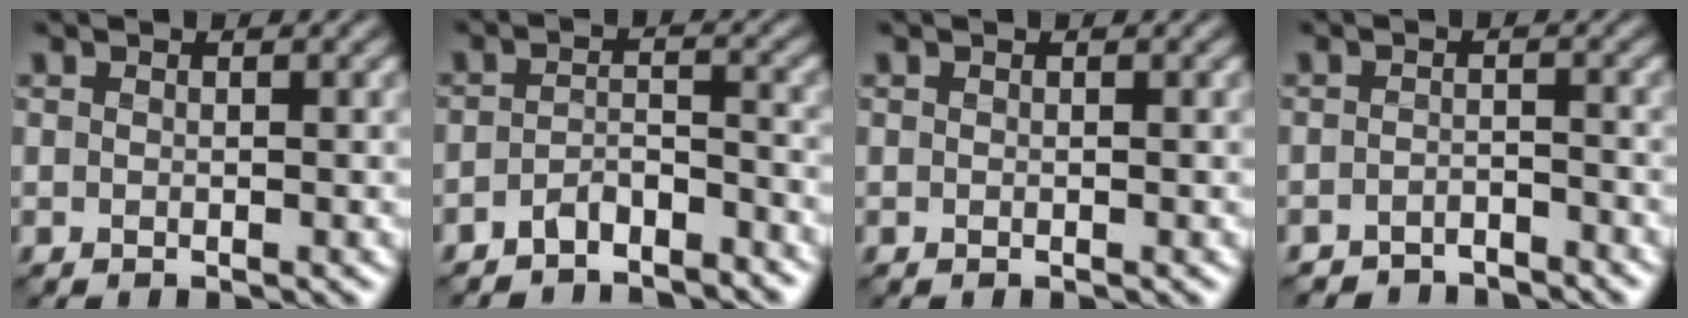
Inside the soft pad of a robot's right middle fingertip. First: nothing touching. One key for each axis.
{"total": 2.6, "fx": -2.4, "fy": 0.4, "fz": 0.7, "tx": -0.021, "ty": 0.008, "tz": -0.051}
{"total": 0.0}
{"total": 2.4, "fx": -2.4, "fy": 0.0, "fz": -0.3, "tx": 0.006, "ty": 0.005, "tz": -0.043}